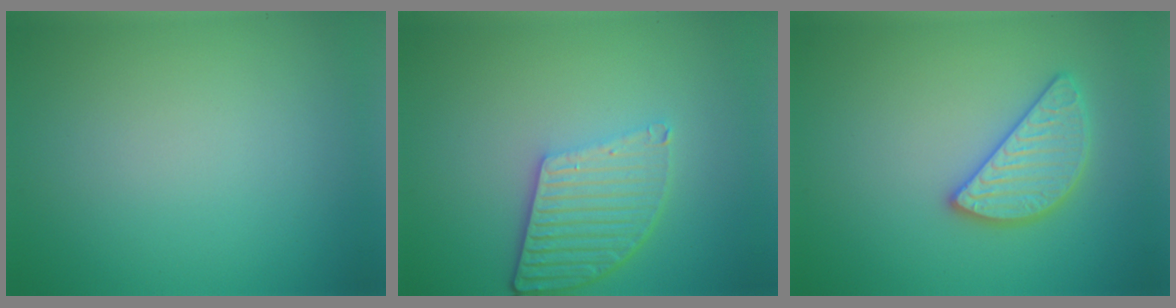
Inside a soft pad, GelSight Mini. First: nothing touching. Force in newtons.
{"total": 5.1, "press": 3.8, "slide": 3.4}
{"total": 3.1, "press": 3.1, "slide": 0.3}